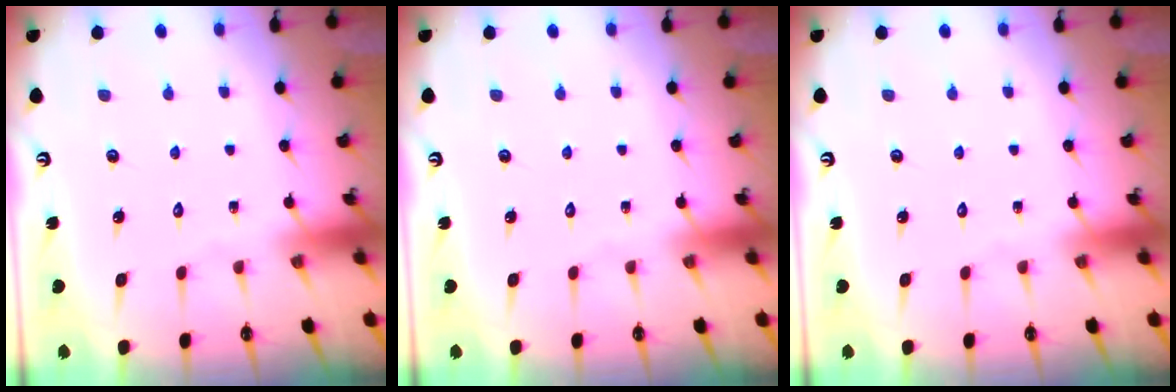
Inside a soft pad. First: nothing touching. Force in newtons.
{"total": 0.0}
{"total": 0.0}